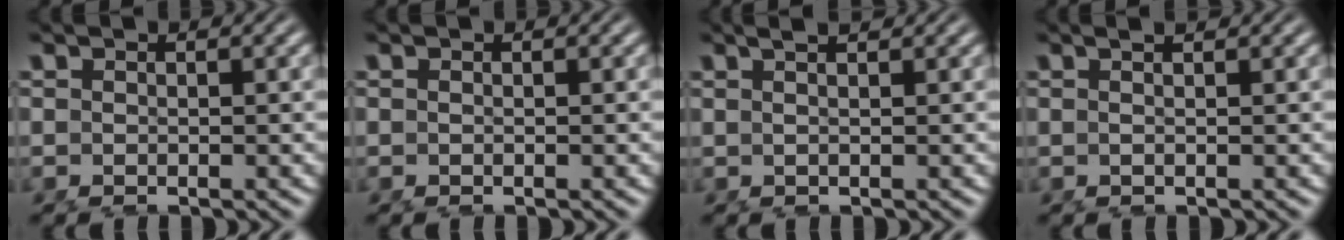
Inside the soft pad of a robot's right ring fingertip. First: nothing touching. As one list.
[{"total": 0.0}, {"total": 2.0, "force": [1.4, -0.4, 1.4], "torque": [-0.011, 0.012, 0.019]}, {"total": 1.4, "force": [0.7, -0.5, 1.2], "torque": [-0.010, 0.010, 0.006]}]